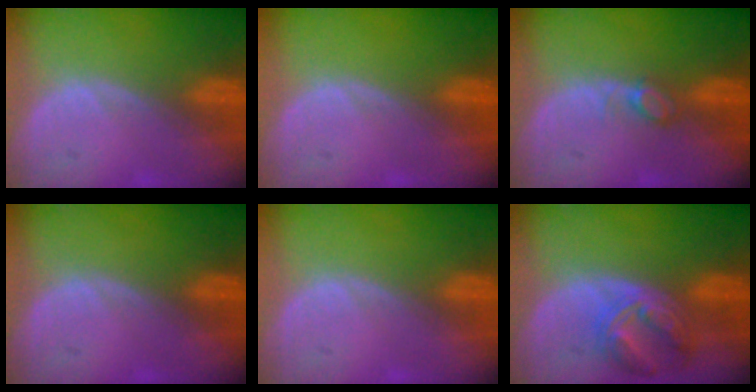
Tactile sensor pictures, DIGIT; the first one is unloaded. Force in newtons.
{"total": 0.0}
{"total": 2.2, "press": 2.2, "slide": 0.3}
{"total": 0.0}
{"total": 0.0}
{"total": 8.1, "press": 7.1, "slide": 3.9}